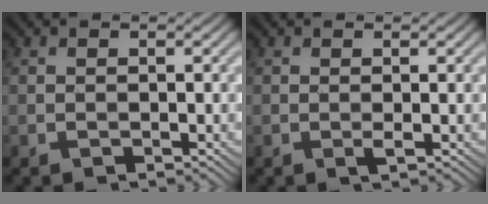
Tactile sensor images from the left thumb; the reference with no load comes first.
{"total": 0.5, "force": [0.0, 0.0, 0.5], "torque": [-0.012, -0.002, 0.000]}